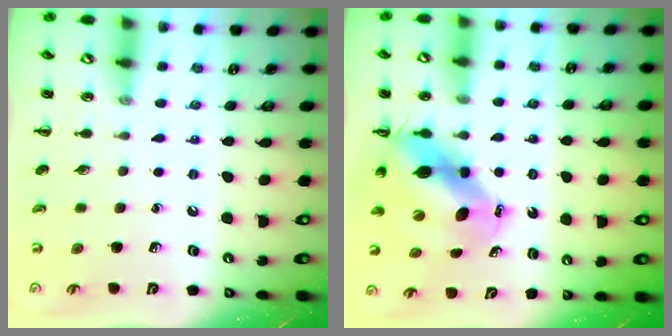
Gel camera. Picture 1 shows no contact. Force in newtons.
{"total": 9.1, "press": 8.8, "slide": 2.4}